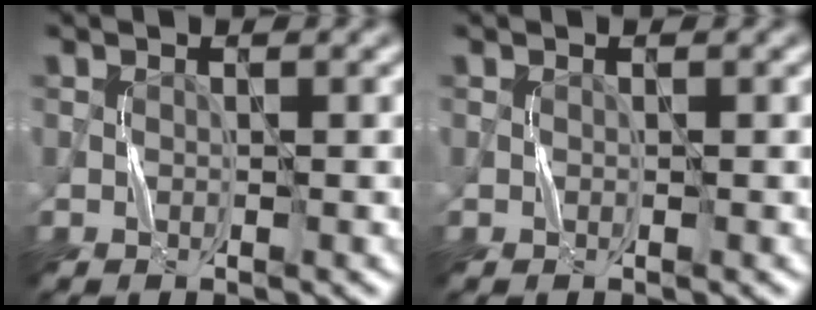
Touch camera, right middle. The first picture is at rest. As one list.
[{"total": 0.0}]